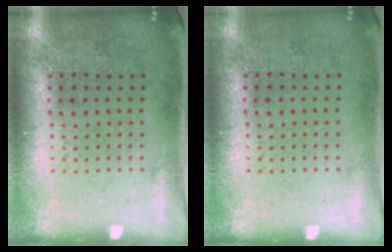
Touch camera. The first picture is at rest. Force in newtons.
{"total": 0.0}